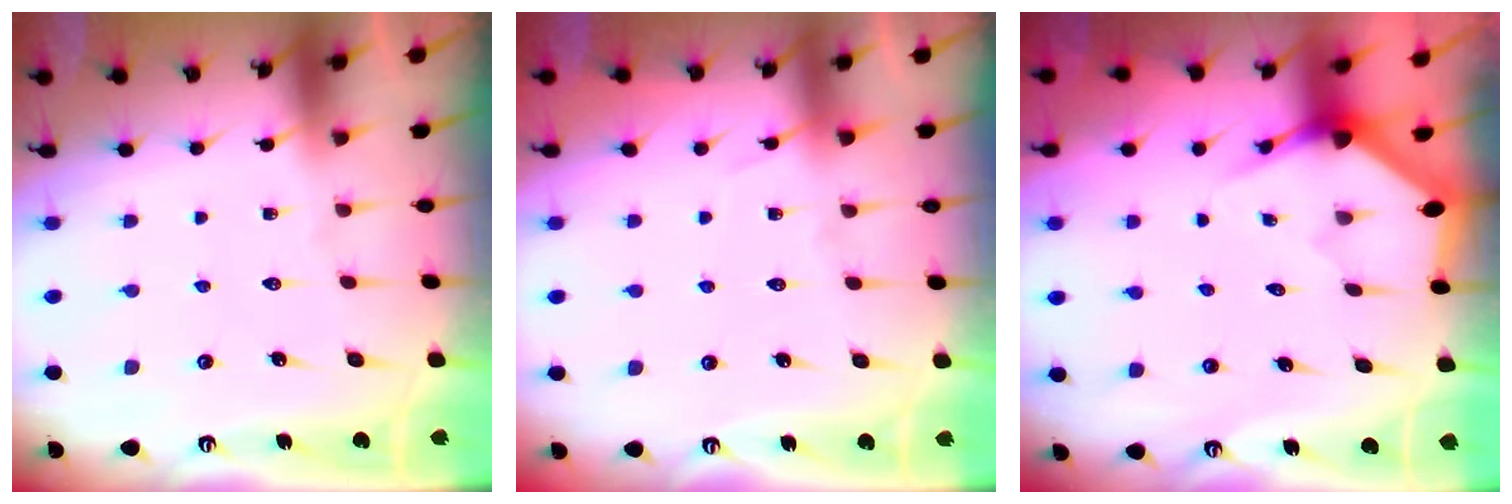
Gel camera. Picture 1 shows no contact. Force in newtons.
{"total": 3.5, "press": 3.5, "slide": 0.5}
{"total": 3.4, "press": 3.4, "slide": 0.1}